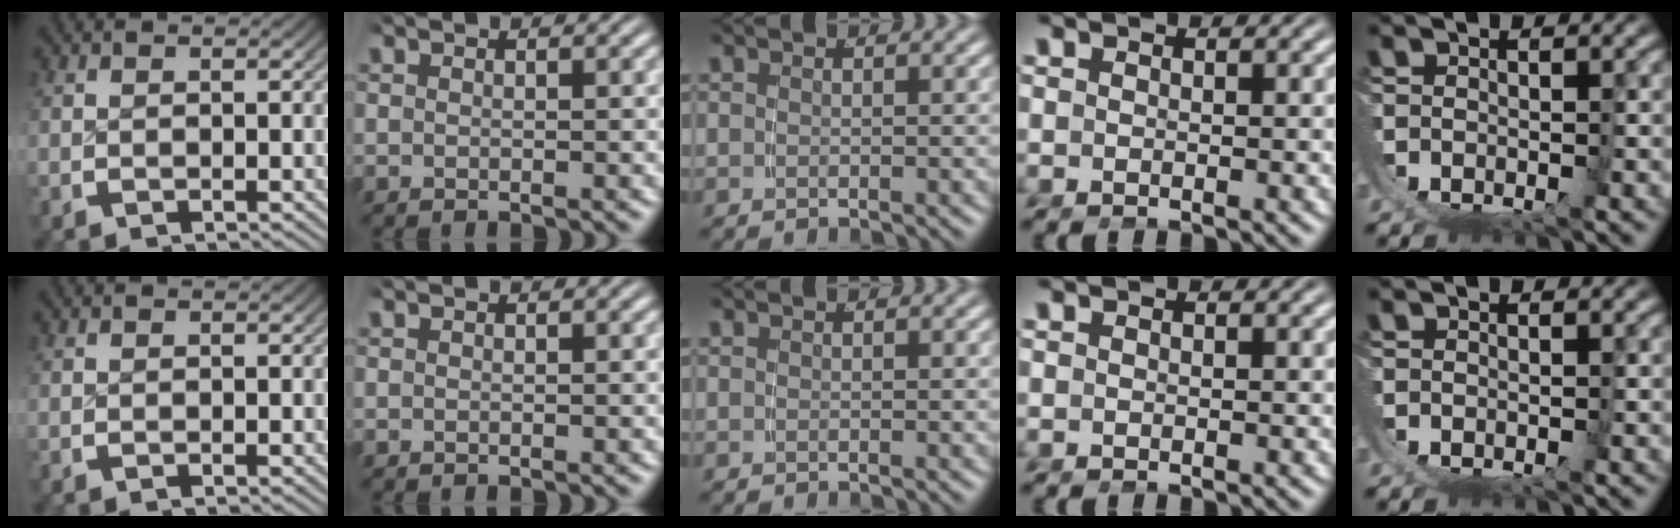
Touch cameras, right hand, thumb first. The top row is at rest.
{}